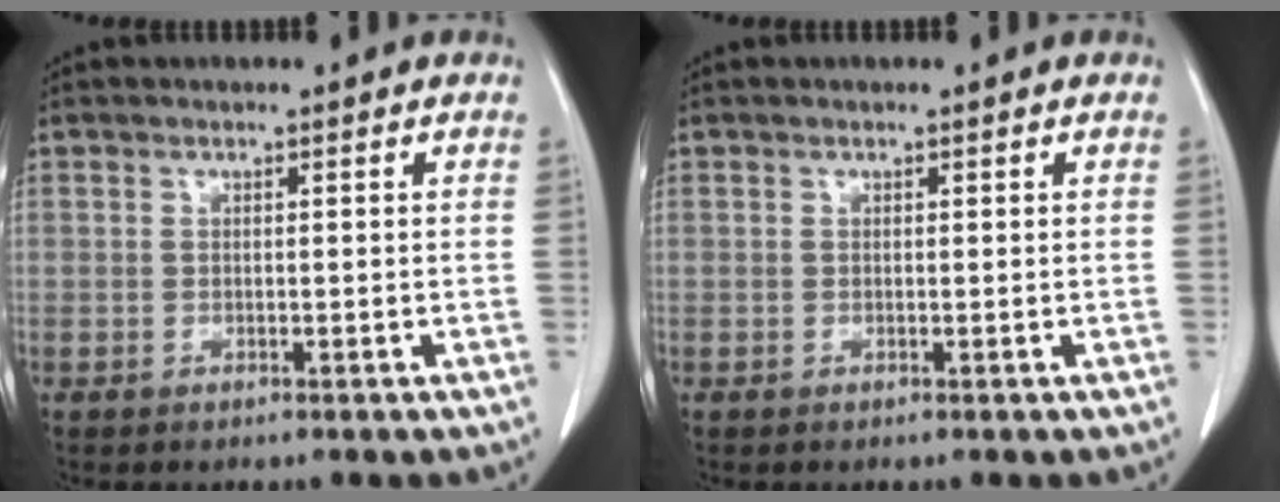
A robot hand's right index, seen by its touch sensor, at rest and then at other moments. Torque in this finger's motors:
{"motor_torque": [0.13, -0.10, 0.02, 0.01]}